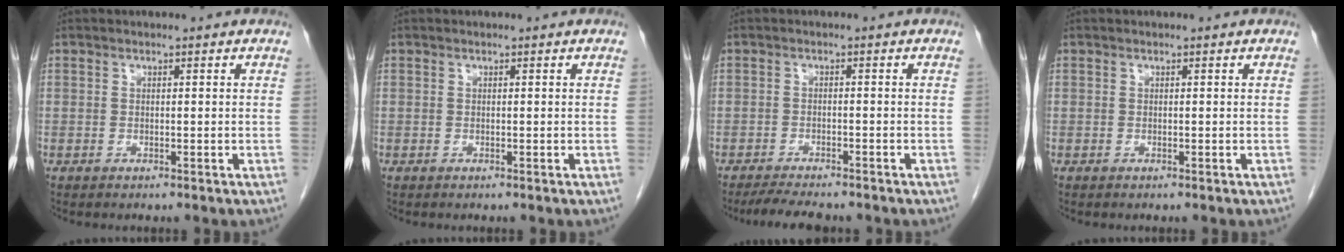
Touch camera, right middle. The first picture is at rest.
{"total": 0.0}
{"total": 5.4, "force": [-4.8, 0.8, 2.4], "torque": [-0.039, -0.013, -0.077]}
{"total": 0.0}